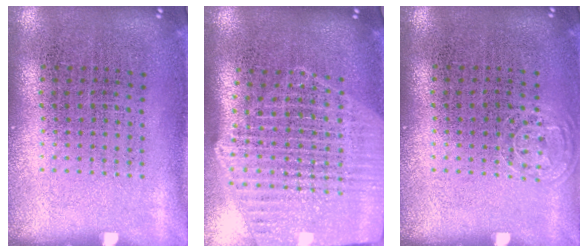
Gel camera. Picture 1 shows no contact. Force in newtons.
{"total": 2.6, "press": 2.2, "slide": 1.4}
{"total": 0.7, "press": 0.6, "slide": 0.3}